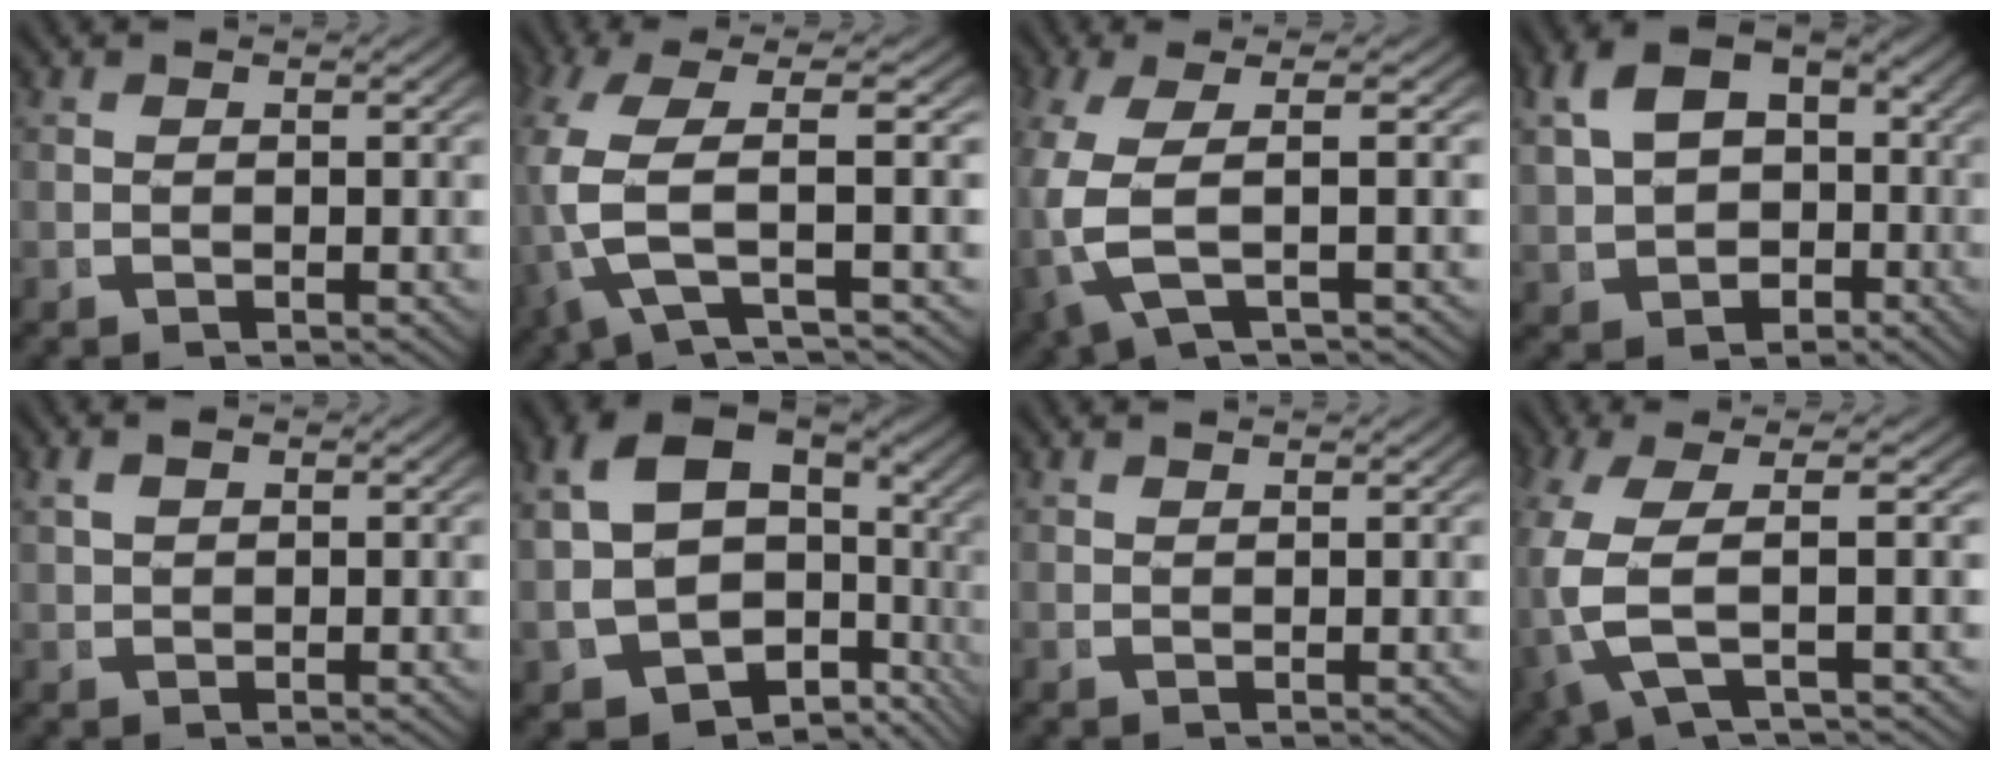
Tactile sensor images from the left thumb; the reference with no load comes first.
{"total": 9.6, "force": [0.3, 4.7, 8.4], "torque": [-0.210, -0.026, 0.014]}
{"total": 7.6, "force": [-0.5, 3.1, 6.9], "torque": [-0.171, -0.011, 0.004]}
{"total": 9.0, "force": [1.0, 6.9, 5.7], "torque": [-0.114, -0.021, 0.033]}
{"total": 1.8, "force": [1.2, 0.9, 1.0], "torque": [-0.021, 0.005, 0.026]}
{"total": 14.1, "force": [-2.0, 10.8, 8.8], "torque": [-0.206, -0.060, -0.012]}
{"total": 1.1, "force": [1.0, -0.3, -0.1], "torque": [0.002, -0.001, 0.026]}
{"total": 8.7, "force": [-0.3, 3.7, 7.8], "torque": [-0.191, -0.019, 0.009]}